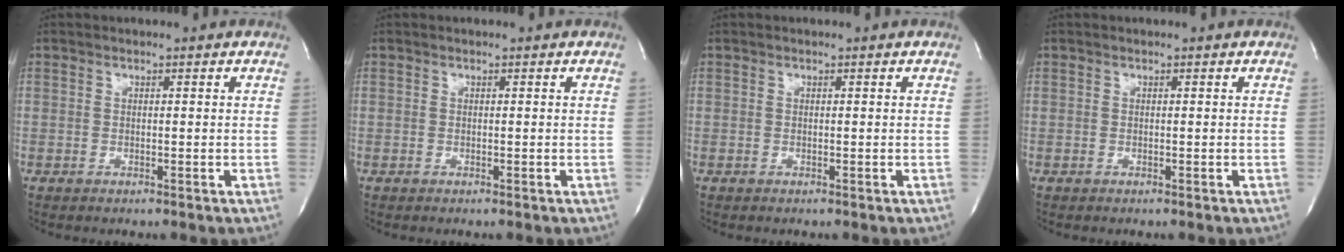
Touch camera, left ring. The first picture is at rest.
{"total": 0.0}
{"total": 0.0}
{"total": 0.0}